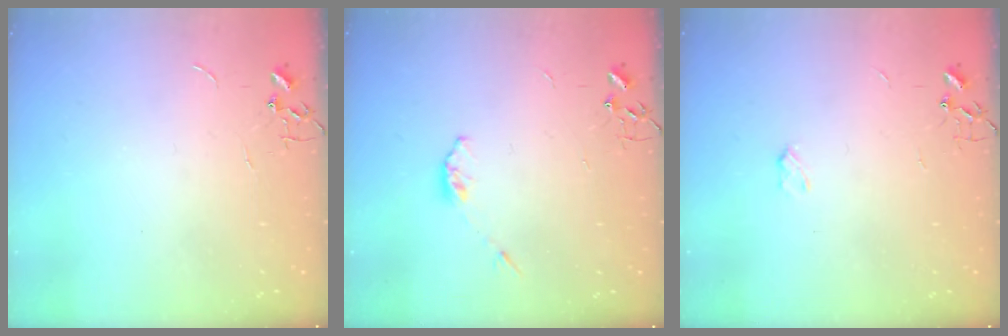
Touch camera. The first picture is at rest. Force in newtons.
{"total": 3.3, "press": 3.3, "slide": 0.6}
{"total": 2.5, "press": 2.4, "slide": 0.4}